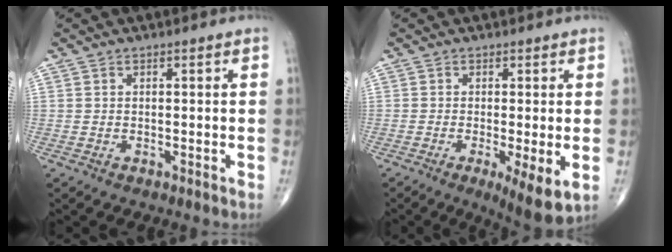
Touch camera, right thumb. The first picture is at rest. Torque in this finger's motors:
{"motor_torque": [-0.10, 0.34, 0.05, -0.06, 0.00]}